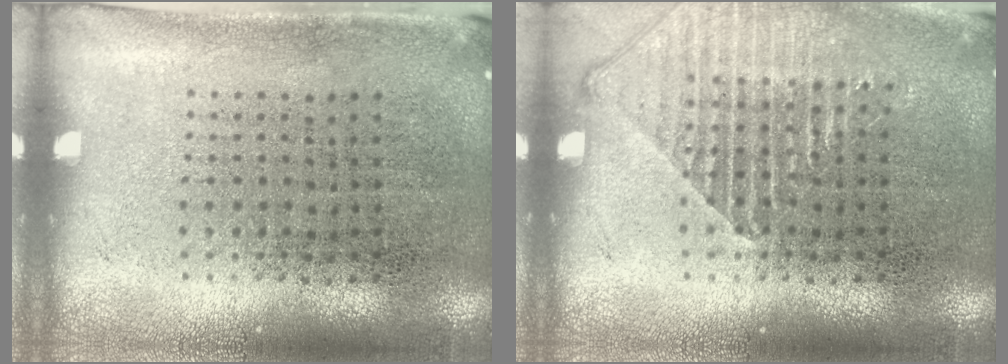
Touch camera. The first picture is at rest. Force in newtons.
{"total": 1.3, "press": 1.3, "slide": 0.4}